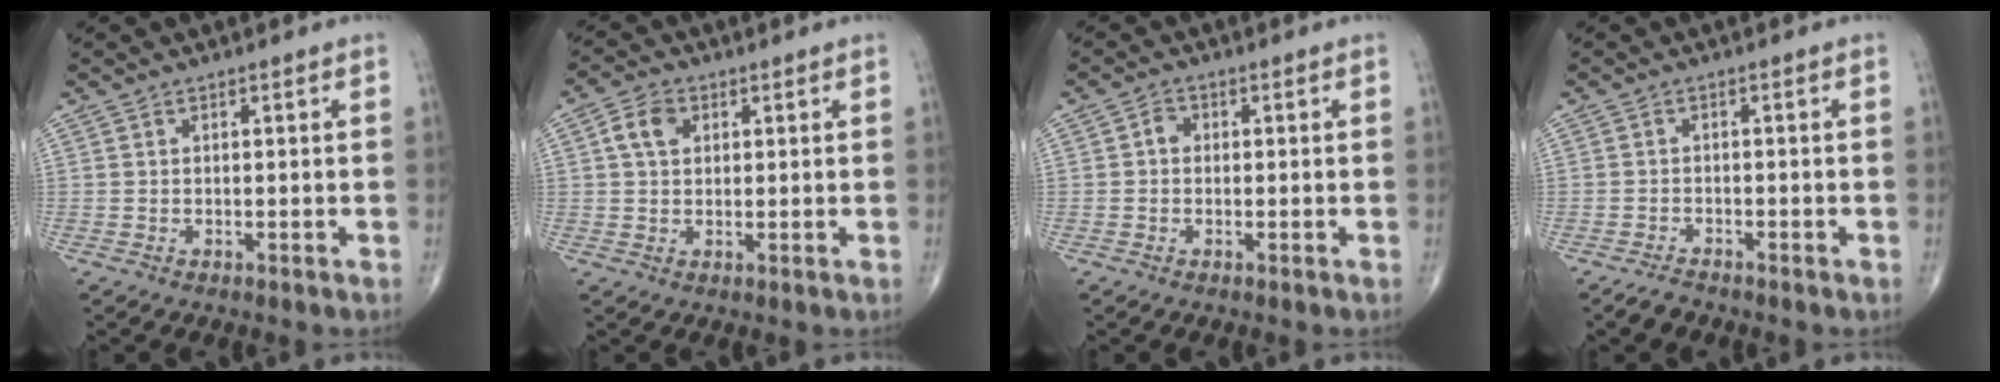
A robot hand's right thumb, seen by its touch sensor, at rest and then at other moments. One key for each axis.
{"total": 4.8, "fx": 1.4, "fy": 3.5, "fz": 3.0, "tx": -0.049, "ty": 0.006, "tz": 0.022}
{"total": 1.9, "fx": 0.0, "fy": 1.6, "fz": 1.0, "tx": -0.007, "ty": 0.007, "tz": -0.006}
{"total": 2.0, "fx": -1.8, "fy": 0.6, "fz": 0.5, "tx": -0.014, "ty": 0.003, "tz": -0.034}